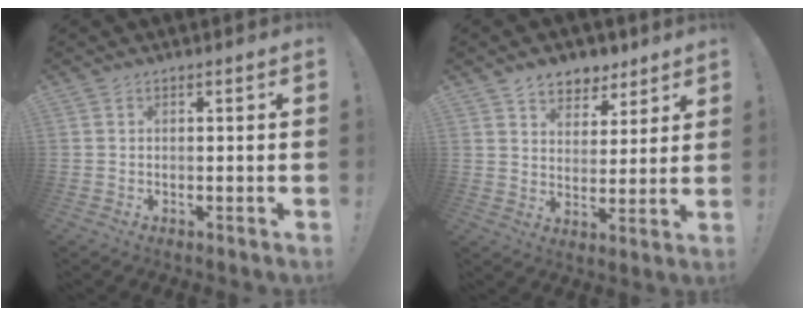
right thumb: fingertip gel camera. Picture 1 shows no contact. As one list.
[{"total": 7.9, "force": [6.0, 5.0, 1.6], "torque": [-0.019, -0.047, 0.115]}]